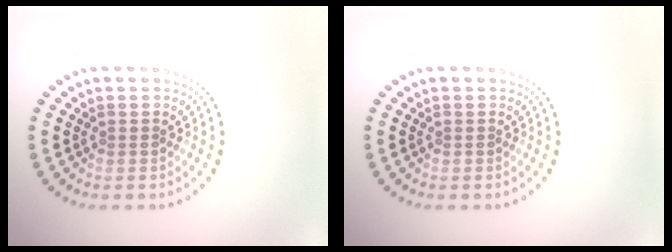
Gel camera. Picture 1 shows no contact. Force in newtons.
{"total": 0.0}